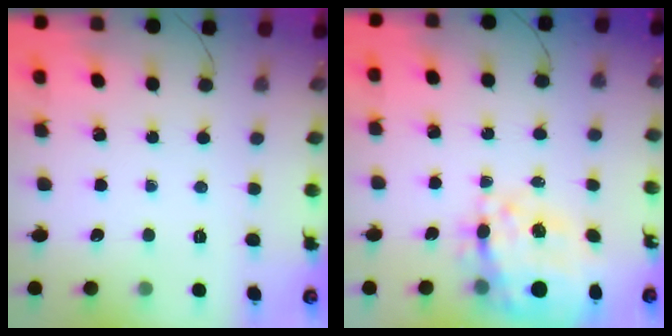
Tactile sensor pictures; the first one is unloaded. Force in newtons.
{"total": 13.4, "press": 12.6, "slide": 4.6}